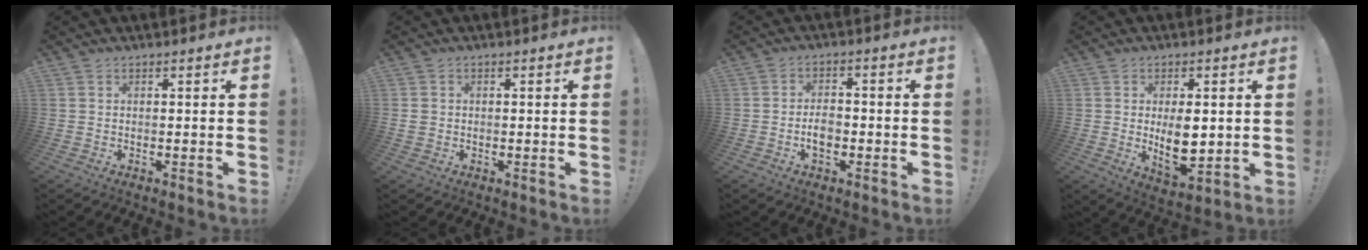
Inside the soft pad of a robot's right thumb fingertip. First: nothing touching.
{"total": 1.8, "force": [0.2, 1.7, 0.7], "torque": [-0.005, 0.001, 0.003]}
{"total": 4.8, "force": [-1.6, 3.0, 3.4], "torque": [-0.049, 0.002, -0.032]}
{"total": 10.3, "force": [0.8, 5.3, 8.8], "torque": [-0.124, -0.018, 0.016]}